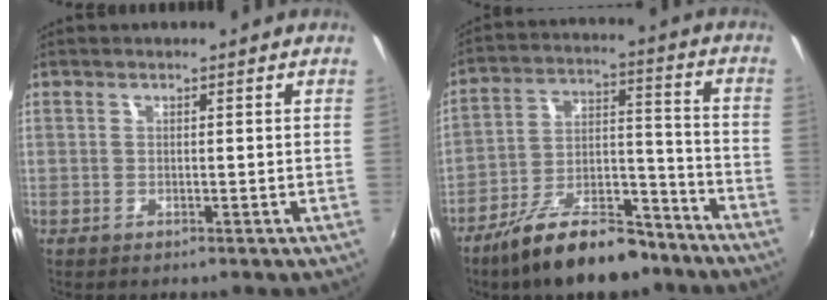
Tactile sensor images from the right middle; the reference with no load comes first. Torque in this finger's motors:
{"motor_torque": [1.12, -1.02, 0.18, 0.05]}